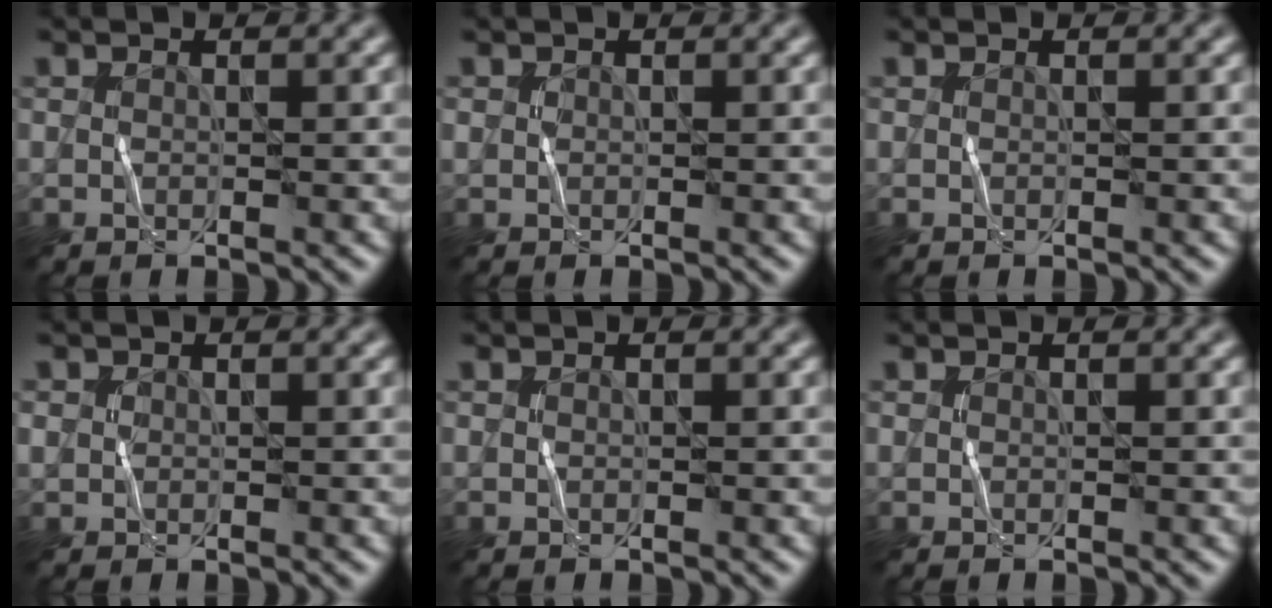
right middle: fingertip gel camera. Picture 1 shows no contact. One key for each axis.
{"total": 0.0}
{"total": 0.0}
{"total": 0.6, "fx": 0.1, "fy": 0.6, "fz": 0.1, "tx": 0.001, "ty": 0.000, "tz": -0.001}
{"total": 0.0}
{"total": 0.0}